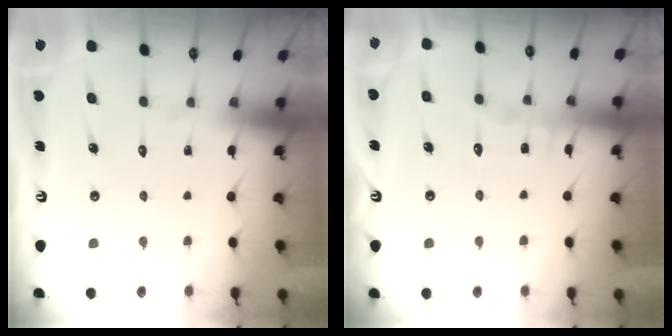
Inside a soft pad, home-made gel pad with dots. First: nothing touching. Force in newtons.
{"total": 5.7, "press": 5.7, "slide": 0.4}